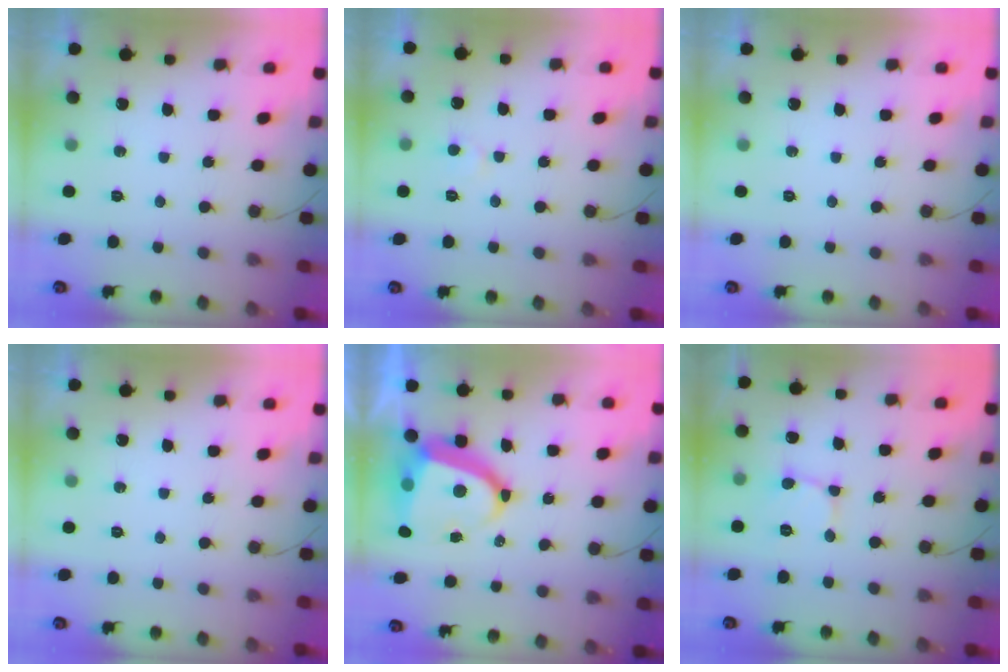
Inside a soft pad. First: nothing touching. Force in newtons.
{"total": 3.8, "press": 3.8, "slide": 0.3}
{"total": 0.0}
{"total": 0.0}
{"total": 14.3, "press": 14.2, "slide": 1.6}
{"total": 2.3, "press": 2.3, "slide": 0.1}